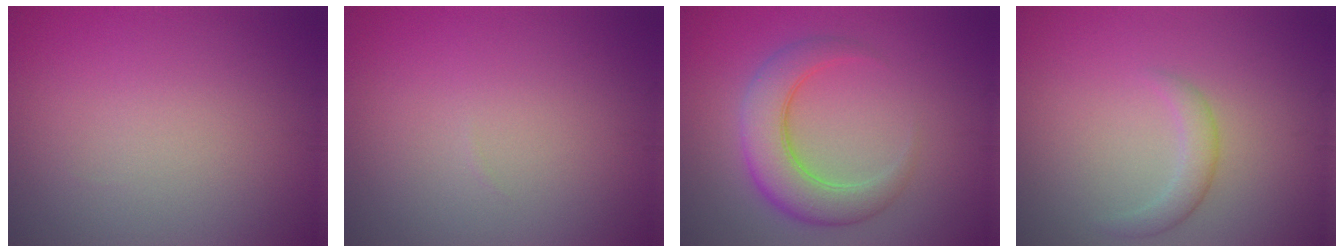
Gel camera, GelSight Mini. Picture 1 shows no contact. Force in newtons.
{"total": 0.0}
{"total": 5.8, "press": 5.8, "slide": 0.4}
{"total": 2.5, "press": 2.5, "slide": 0.1}